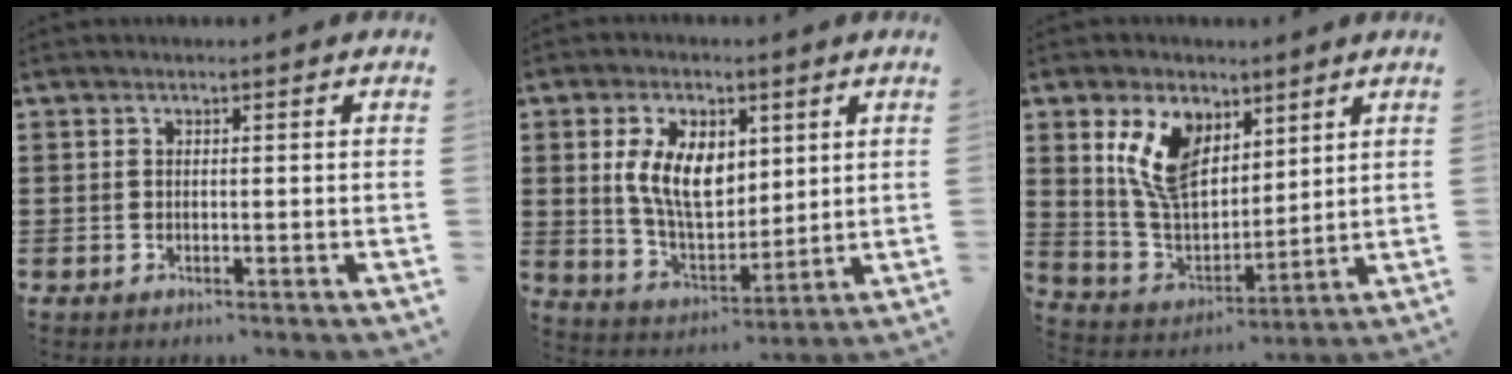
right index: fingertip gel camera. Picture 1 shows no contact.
{"total": 9.1, "force": [2.3, 5.4, 6.9], "torque": [-0.152, 0.007, 0.039]}
{"total": 9.5, "force": [4.8, 5.8, 5.8], "torque": [-0.145, 0.002, 0.092]}